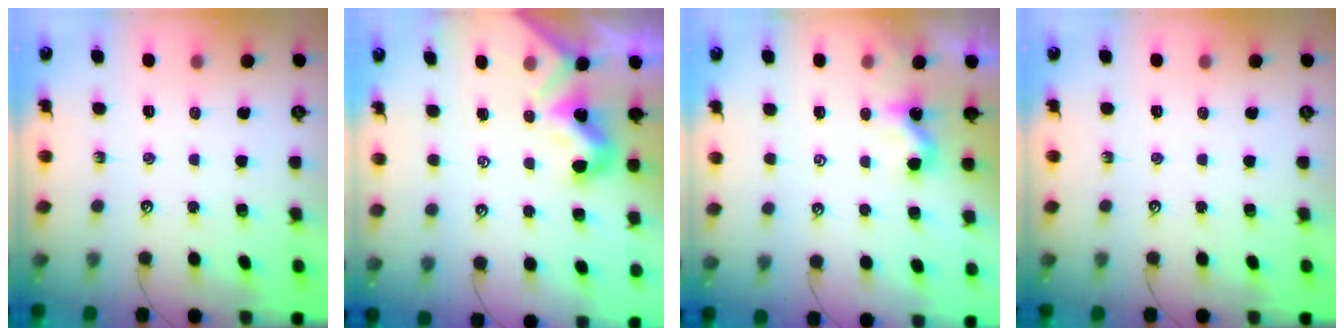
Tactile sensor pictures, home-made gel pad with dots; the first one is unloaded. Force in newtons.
{"total": 1.9, "press": 1.9, "slide": 0.3}
{"total": 1.9, "press": 1.9, "slide": 0.1}
{"total": 0.0}